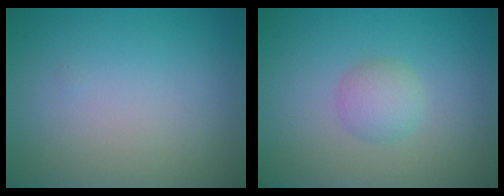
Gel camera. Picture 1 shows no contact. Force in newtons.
{"total": 2.0, "press": 2.0, "slide": 0.1}